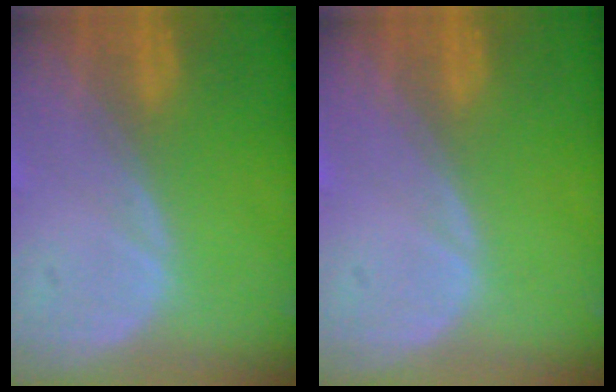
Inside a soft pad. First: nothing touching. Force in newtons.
{"total": 0.0}